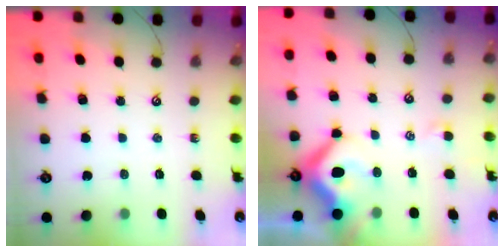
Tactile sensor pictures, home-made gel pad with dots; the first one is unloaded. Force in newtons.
{"total": 8.9, "press": 8.7, "slide": 1.5}